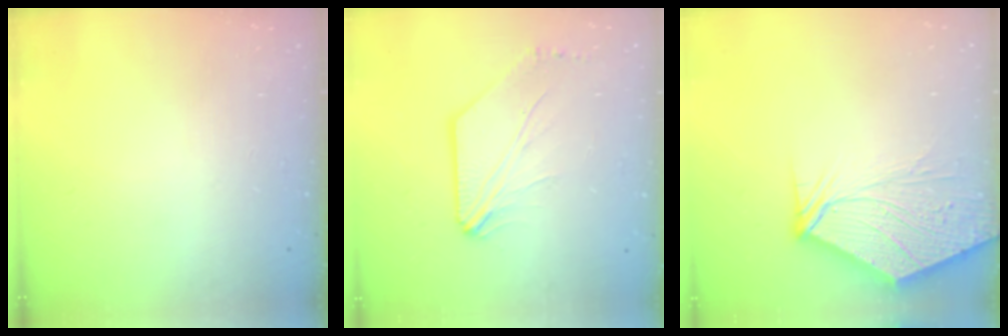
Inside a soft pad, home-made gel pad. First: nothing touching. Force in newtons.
{"total": 3.6, "press": 3.5, "slide": 0.4}
{"total": 11.5, "press": 11.4, "slide": 1.6}